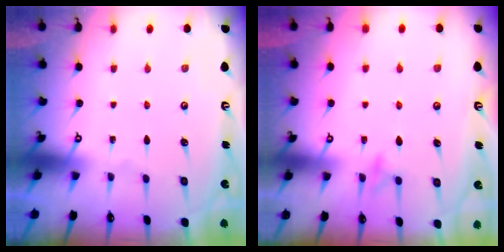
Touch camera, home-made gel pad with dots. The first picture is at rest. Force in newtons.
{"total": 8.7, "press": 8.6, "slide": 0.9}